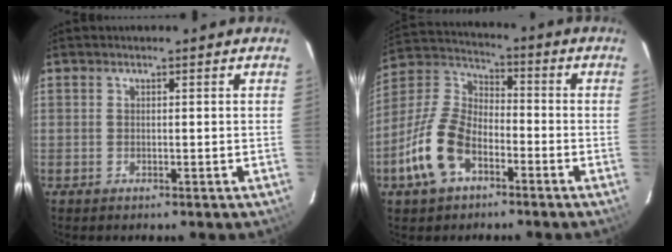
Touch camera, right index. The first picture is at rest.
{"total": 13.5, "force": [-6.6, 7.6, 9.0], "torque": [-0.197, 0.014, -0.127]}